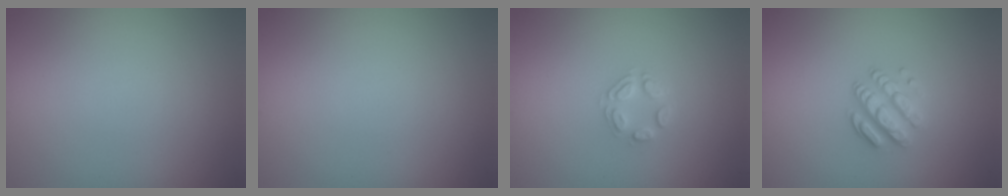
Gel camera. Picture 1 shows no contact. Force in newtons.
{"total": 0.0}
{"total": 2.0, "press": 2.0, "slide": 0.1}
{"total": 3.3, "press": 2.4, "slide": 2.3}